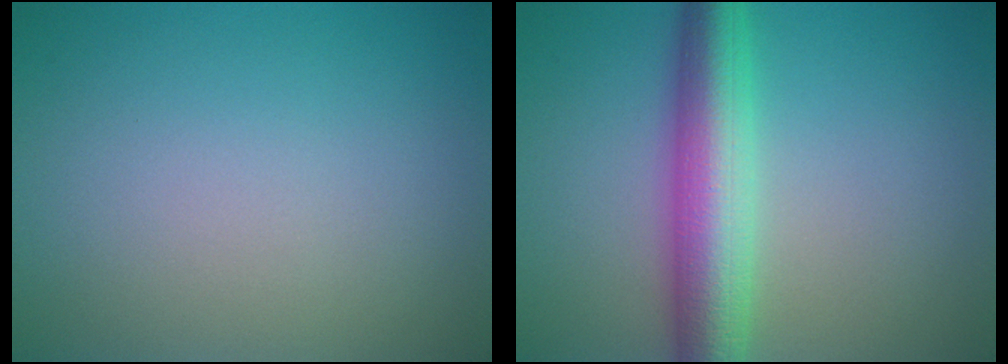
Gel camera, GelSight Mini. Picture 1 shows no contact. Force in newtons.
{"total": 7.0, "press": 7.0, "slide": 0.0}